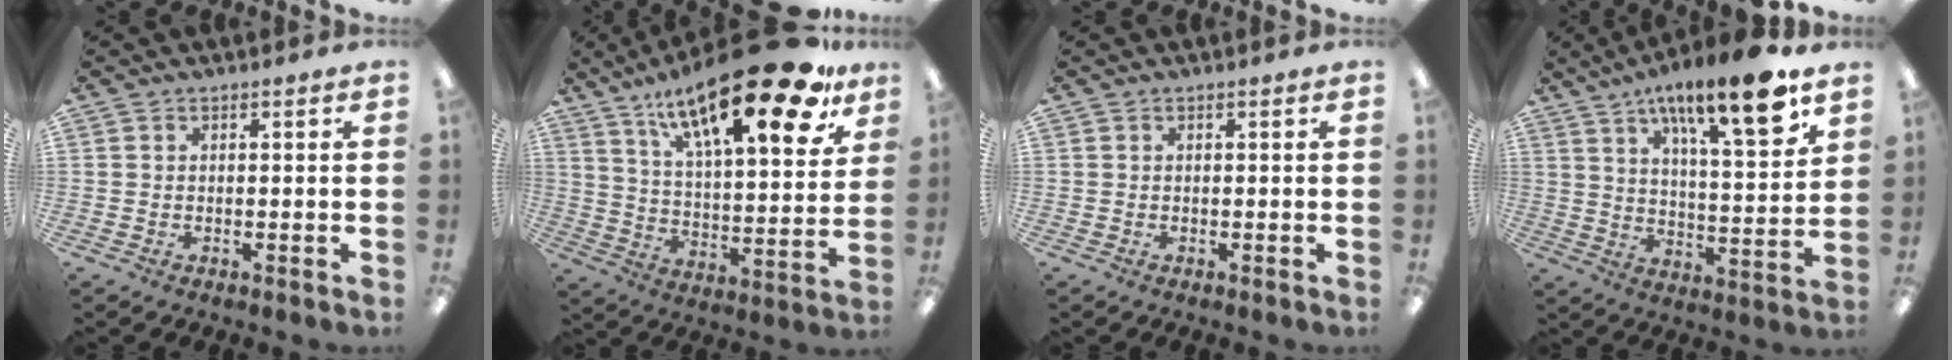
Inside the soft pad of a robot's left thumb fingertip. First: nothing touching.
{"total": 26.6, "force": [17.2, 8.0, 18.7], "torque": [-0.285, -0.104, 0.277]}
{"total": 0.0}
{"total": 18.2, "force": [12.1, 4.6, 12.8], "torque": [-0.197, -0.070, 0.190]}